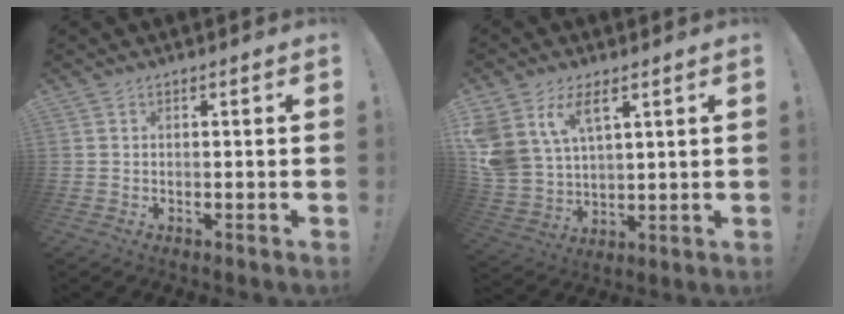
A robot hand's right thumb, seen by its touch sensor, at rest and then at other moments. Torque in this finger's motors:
{"motor_torque": [0.56, 0.64, 1.26, 0.87, 0.32]}